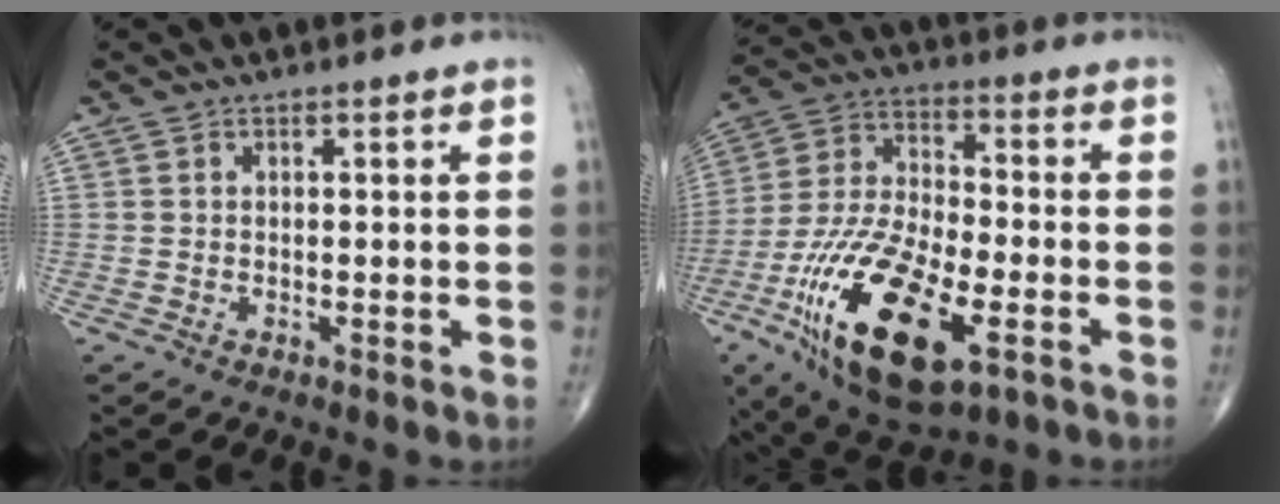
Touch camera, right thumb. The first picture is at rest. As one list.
[{"total": 22.9, "force": [-9.1, 9.7, 18.6], "torque": [-0.376, 0.011, -0.155]}]